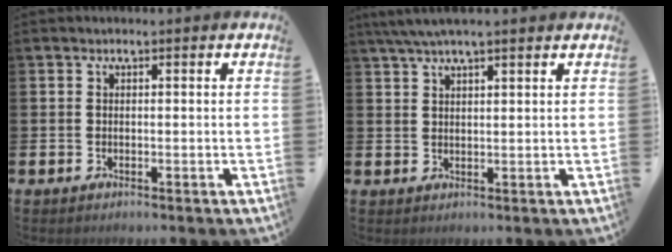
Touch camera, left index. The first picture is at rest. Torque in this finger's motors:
{"motor_torque": [1.03, -1.11, 0.81, 0.21]}